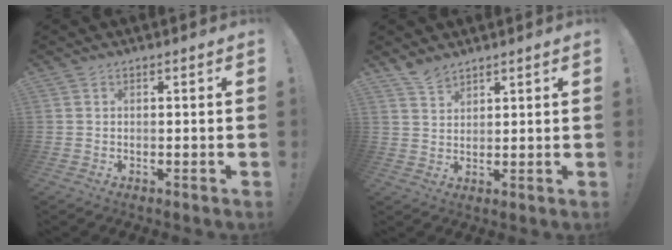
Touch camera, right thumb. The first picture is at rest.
{"total": 4.3, "force": [3.8, 1.7, 1.2], "torque": [-0.019, -0.022, 0.070]}